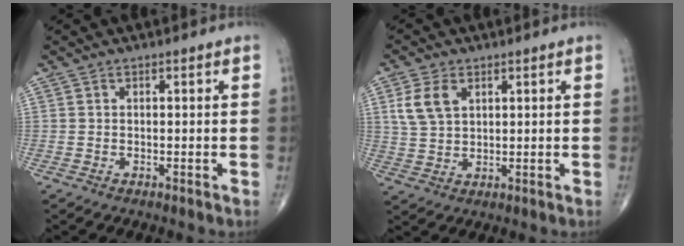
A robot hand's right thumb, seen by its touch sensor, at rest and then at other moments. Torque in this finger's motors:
{"motor_torque": [-0.47, 0.47, 0.01, -0.01, 0.18]}